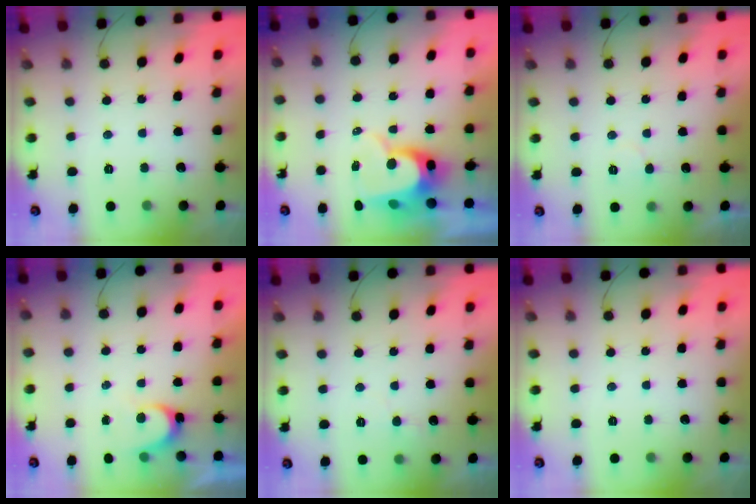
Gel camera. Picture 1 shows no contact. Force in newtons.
{"total": 10.5, "press": 10.4, "slide": 0.8}
{"total": 4.7, "press": 4.7, "slide": 0.2}
{"total": 5.1, "press": 5.1, "slide": 0.2}
{"total": 3.9, "press": 3.9, "slide": 0.2}
{"total": 0.0}